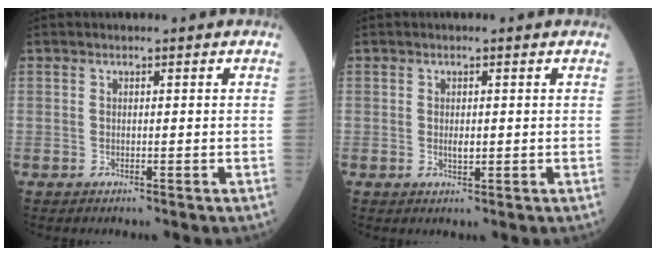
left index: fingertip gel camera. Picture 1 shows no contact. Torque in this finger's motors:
{"motor_torque": [0.54, -0.10, 0.02, 0.01]}